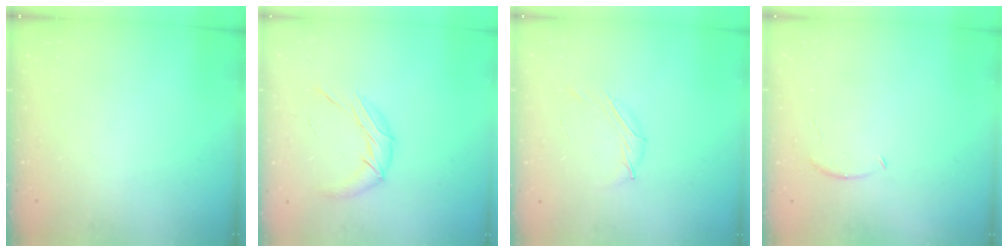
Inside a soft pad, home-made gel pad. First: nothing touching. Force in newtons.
{"total": 10.4, "press": 10.4, "slide": 1.0}
{"total": 4.0, "press": 3.9, "slide": 1.0}
{"total": 4.7, "press": 4.6, "slide": 0.7}